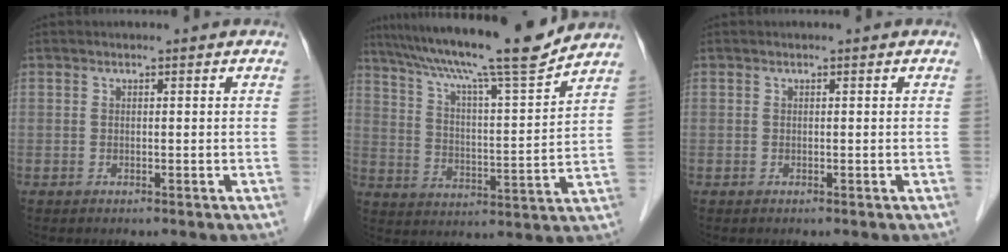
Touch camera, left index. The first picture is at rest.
{"total": 18.3, "force": [15.7, -0.2, 9.5], "torque": [-0.165, 0.003, 0.243]}
{"total": 0.0}